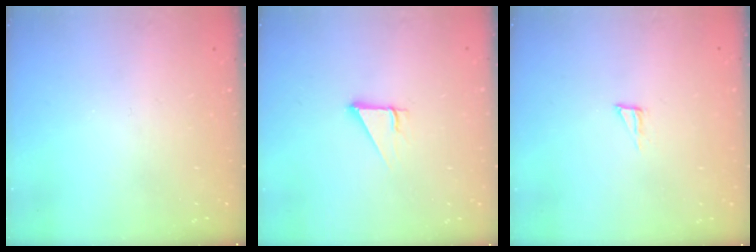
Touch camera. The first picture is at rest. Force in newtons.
{"total": 3.2, "press": 3.2, "slide": 0.2}
{"total": 2.9, "press": 2.9, "slide": 0.2}